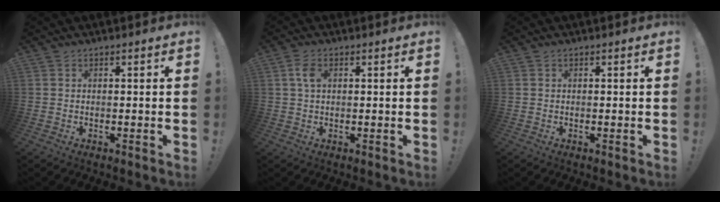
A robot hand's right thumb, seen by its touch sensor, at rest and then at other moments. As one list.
[{"total": 4.0, "force": [1.2, 2.4, 3.0], "torque": [-0.070, 0.005, 0.019]}, {"total": 0.0}]